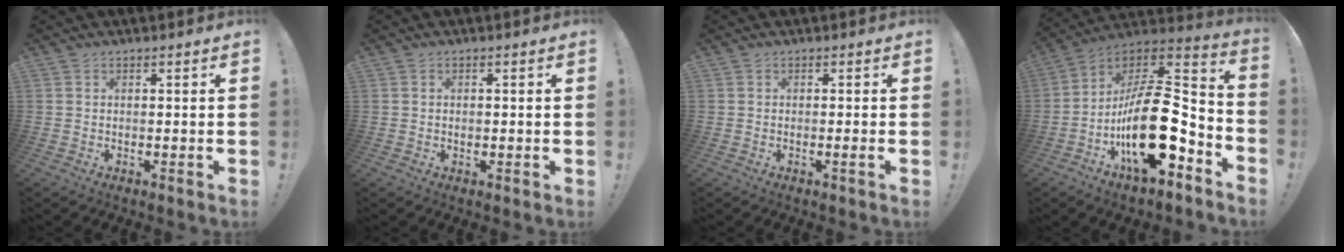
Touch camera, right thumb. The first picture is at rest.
{"total": 0.7, "force": [-0.2, 0.7, 0.2], "torque": [0.004, 0.000, -0.005]}
{"total": 1.5, "force": [-0.3, -0.3, 1.4], "torque": [-0.023, -0.001, -0.005]}
{"total": 26.4, "force": [-6.4, 13.3, 21.8], "torque": [-0.372, 0.040, -0.093]}